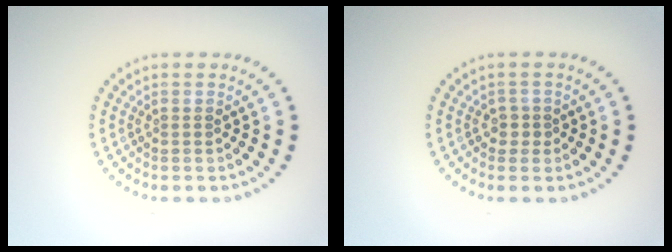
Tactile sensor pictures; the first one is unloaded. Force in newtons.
{"total": 1.2, "press": 1.0, "slide": 0.7}